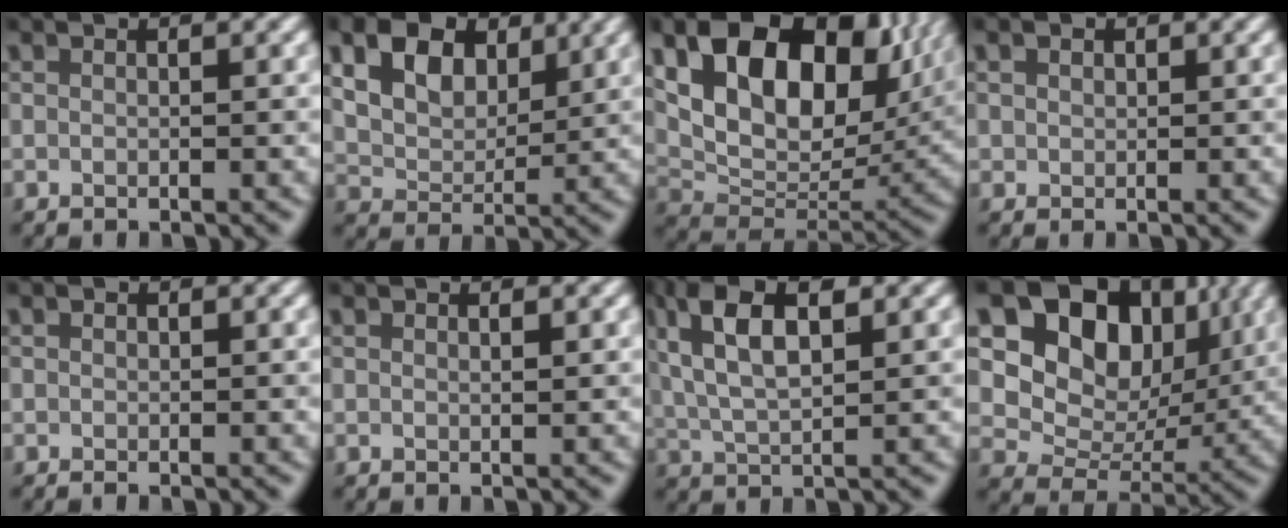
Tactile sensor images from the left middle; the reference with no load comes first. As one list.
[{"total": 8.3, "force": [4.0, 5.5, 4.9], "torque": [-0.110, 0.021, 0.065]}, {"total": 14.3, "force": [5.7, 8.9, 9.6], "torque": [-0.166, 0.011, 0.106]}, {"total": 1.0, "force": [0.4, 0.9, 0.2], "torque": [0.000, -0.001, 0.004]}, {"total": 0.0}, {"total": 0.6, "force": [0.4, 0.1, 0.4], "torque": [-0.001, 0.000, 0.006]}, {"total": 7.5, "force": [3.2, 2.9, 6.1], "torque": [-0.122, 0.018, 0.059]}, {"total": 12.0, "force": [5.0, 8.5, 6.8], "torque": [-0.120, 0.009, 0.079]}]